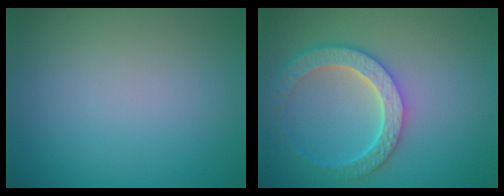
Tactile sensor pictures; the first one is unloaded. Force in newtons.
{"total": 5.9, "press": 4.5, "slide": 3.8}